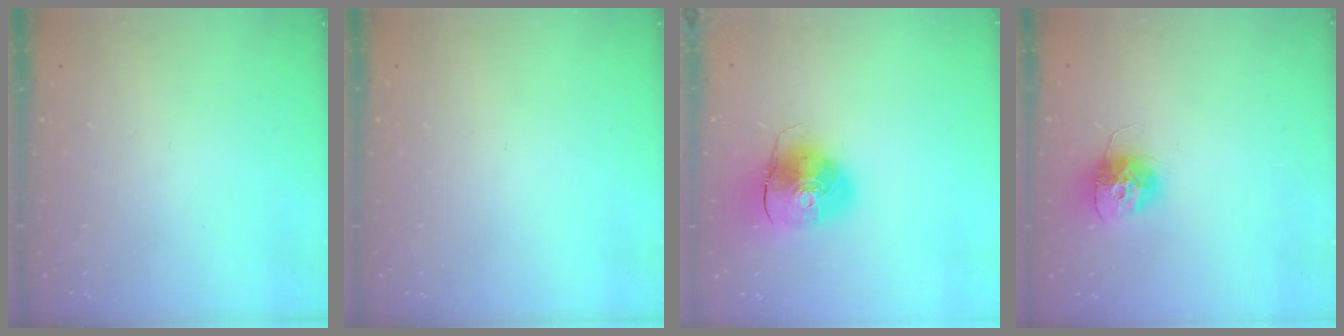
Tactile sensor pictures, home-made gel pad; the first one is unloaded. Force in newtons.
{"total": 0.0}
{"total": 10.8, "press": 10.6, "slide": 1.9}
{"total": 12.3, "press": 12.3, "slide": 1.0}